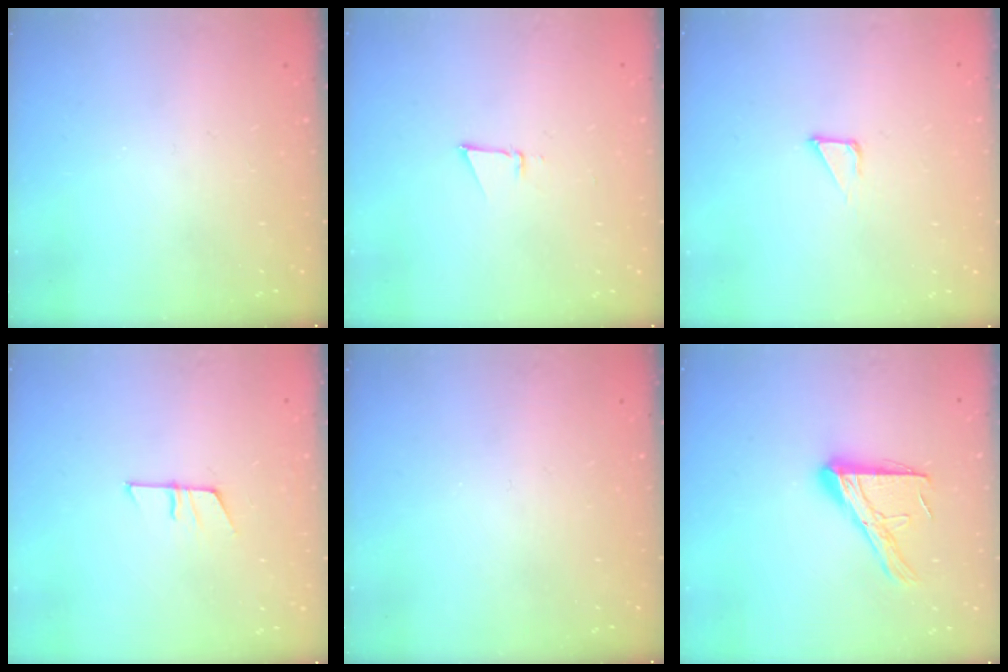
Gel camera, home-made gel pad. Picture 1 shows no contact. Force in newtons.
{"total": 3.0, "press": 2.9, "slide": 0.8}
{"total": 2.8, "press": 2.8, "slide": 0.1}
{"total": 7.8, "press": 7.8, "slide": 0.4}
{"total": 0.0}
{"total": 13.9, "press": 13.9, "slide": 1.2}